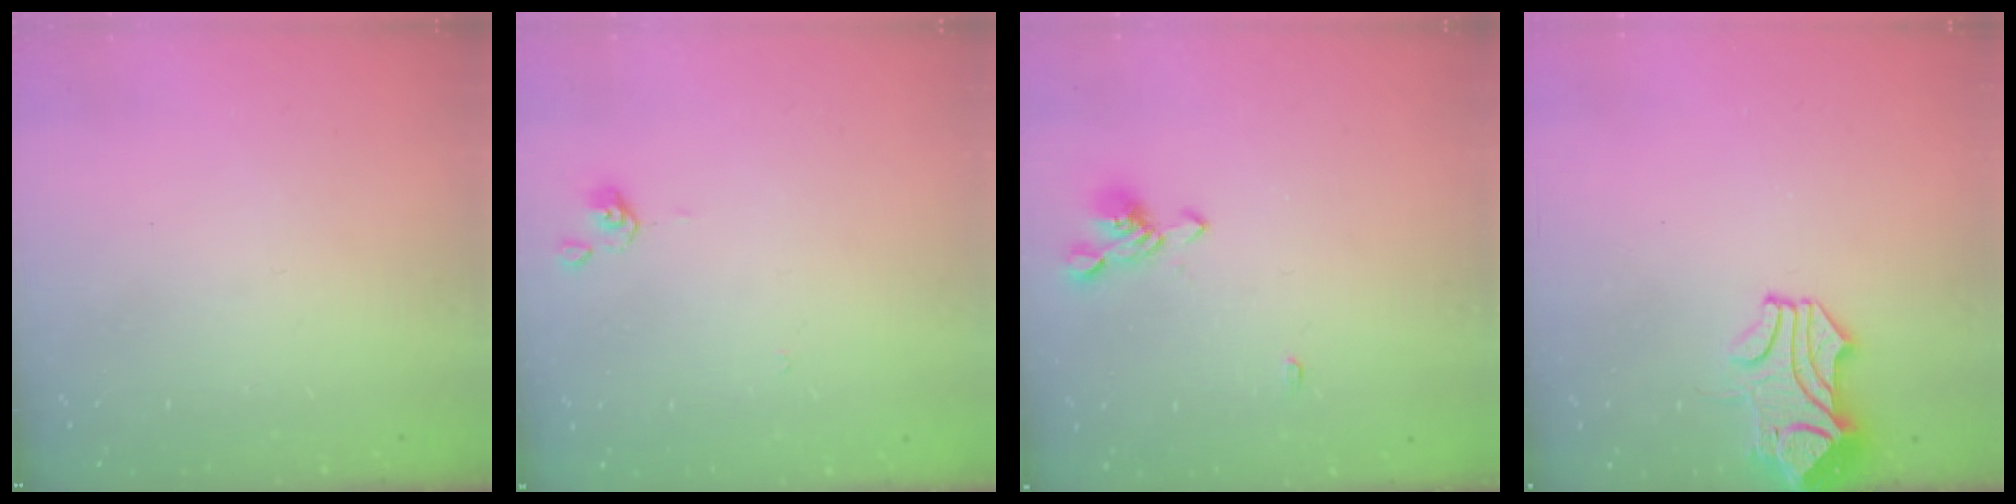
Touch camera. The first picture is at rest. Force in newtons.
{"total": 0.0}
{"total": 1.1, "press": 0.7, "slide": 0.9}
{"total": 1.5, "press": 1.4, "slide": 0.5}